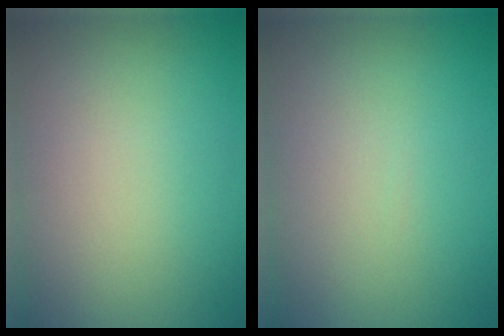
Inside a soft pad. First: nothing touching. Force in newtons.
{"total": 0.0}